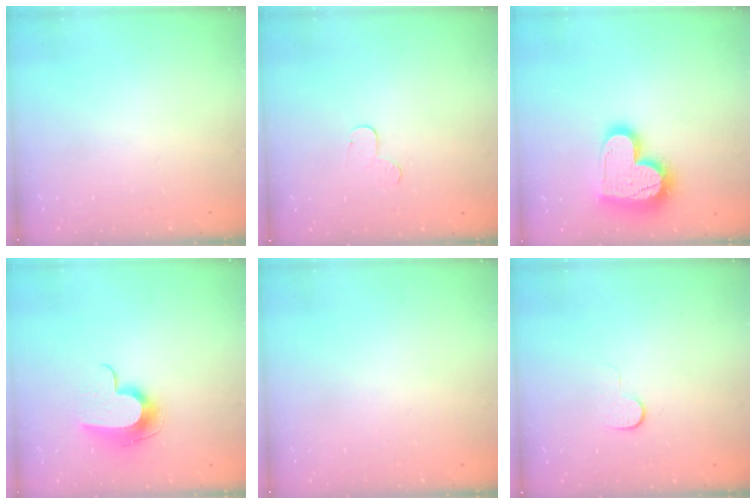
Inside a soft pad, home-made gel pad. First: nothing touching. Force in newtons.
{"total": 5.3, "press": 5.3, "slide": 0.6}
{"total": 17.7, "press": 17.6, "slide": 1.7}
{"total": 10.0, "press": 9.9, "slide": 0.8}
{"total": 0.6, "press": 0.6, "slide": 0.2}
{"total": 4.3, "press": 4.3, "slide": 0.3}